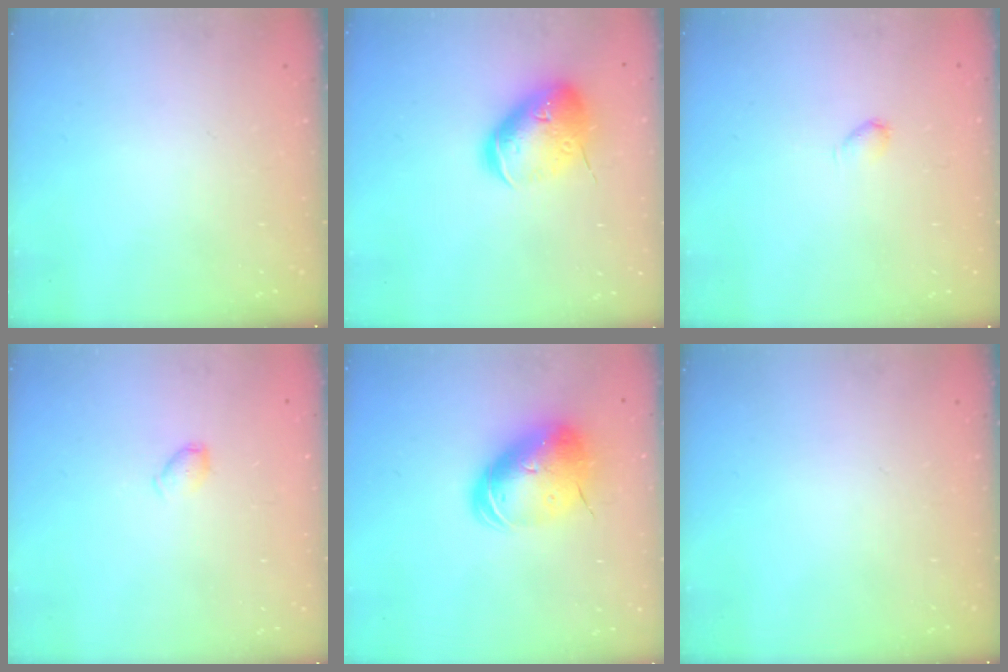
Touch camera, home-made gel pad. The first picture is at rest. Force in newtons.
{"total": 17.2, "press": 17.1, "slide": 2.4}
{"total": 2.3, "press": 2.3, "slide": 0.4}
{"total": 5.3, "press": 5.2, "slide": 0.7}
{"total": 14.6, "press": 14.4, "slide": 2.5}
{"total": 0.0}